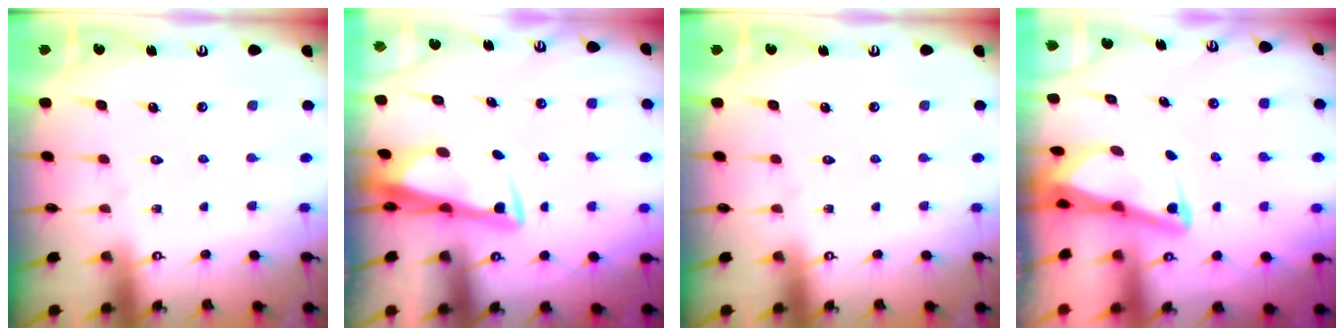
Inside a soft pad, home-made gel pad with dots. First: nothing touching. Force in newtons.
{"total": 3.5, "press": 3.4, "slide": 0.9}
{"total": 0.0}
{"total": 2.6, "press": 2.6, "slide": 0.5}